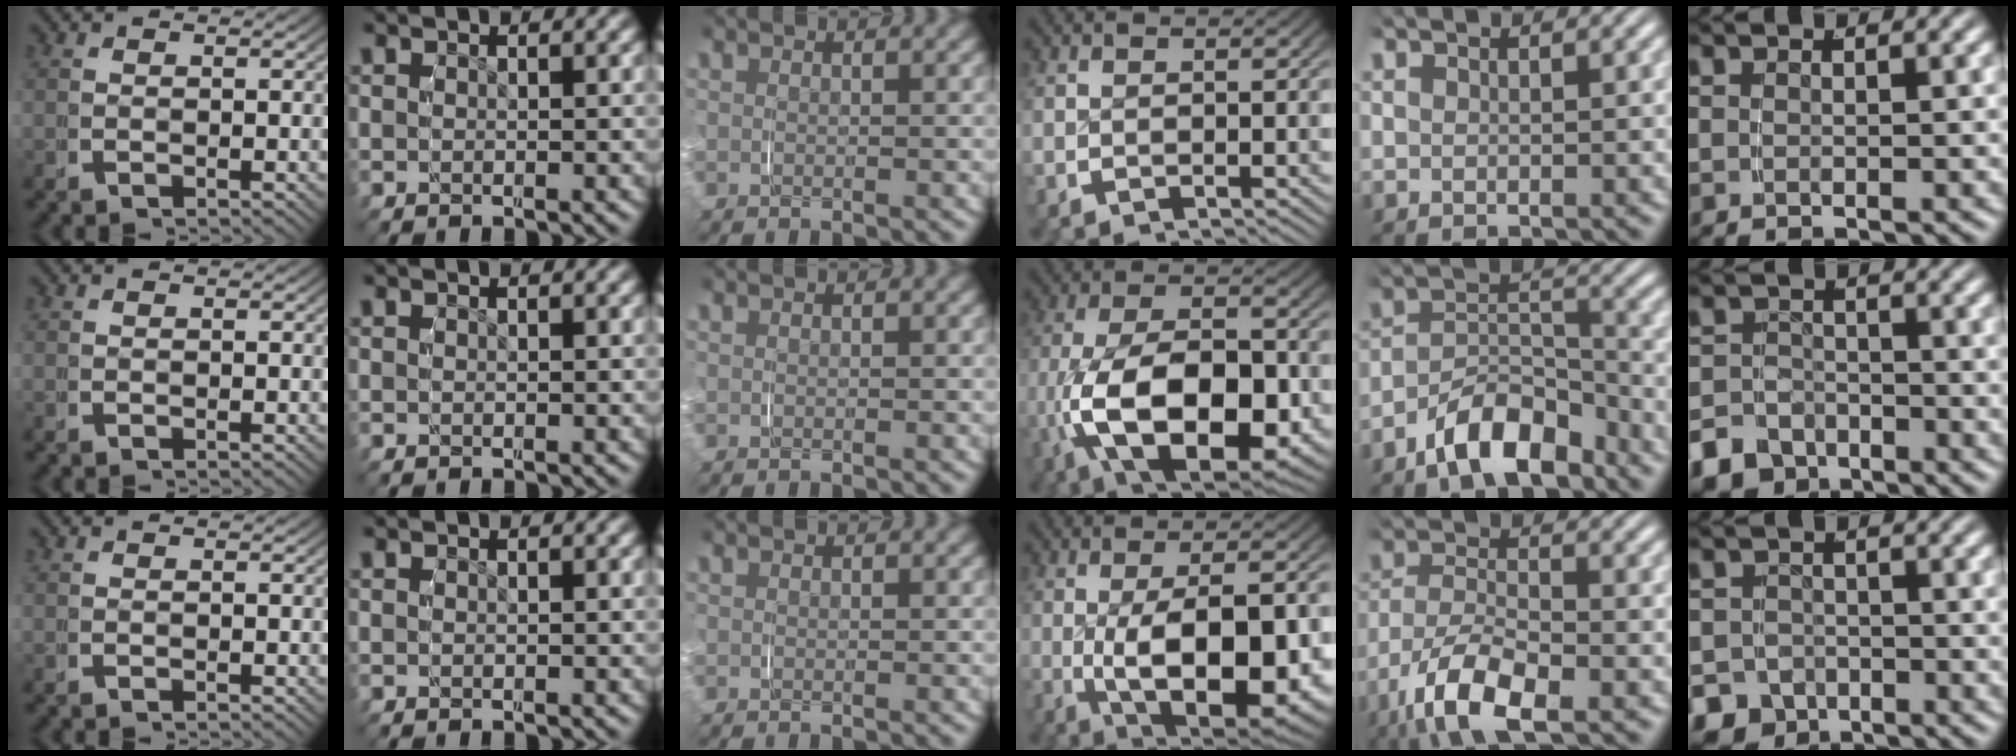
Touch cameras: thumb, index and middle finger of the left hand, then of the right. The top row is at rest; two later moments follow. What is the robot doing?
{"motion": "grasp_and_lifting", "object": "paper plate"}